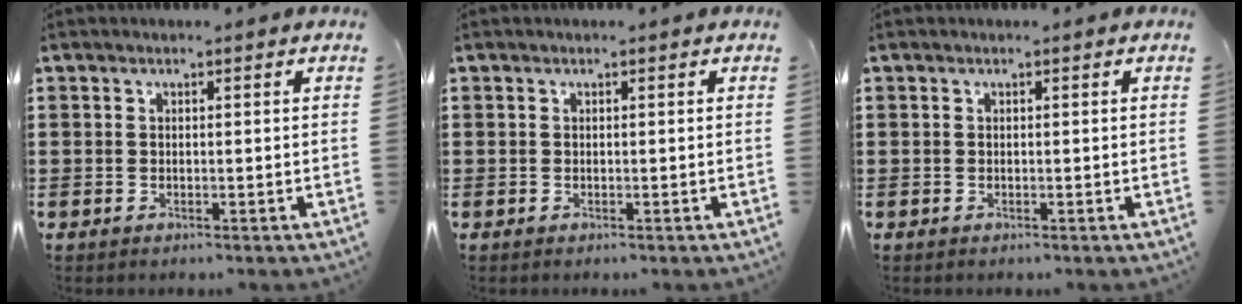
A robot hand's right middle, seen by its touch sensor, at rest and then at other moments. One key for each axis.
{"total": 0.0}
{"total": 0.0}